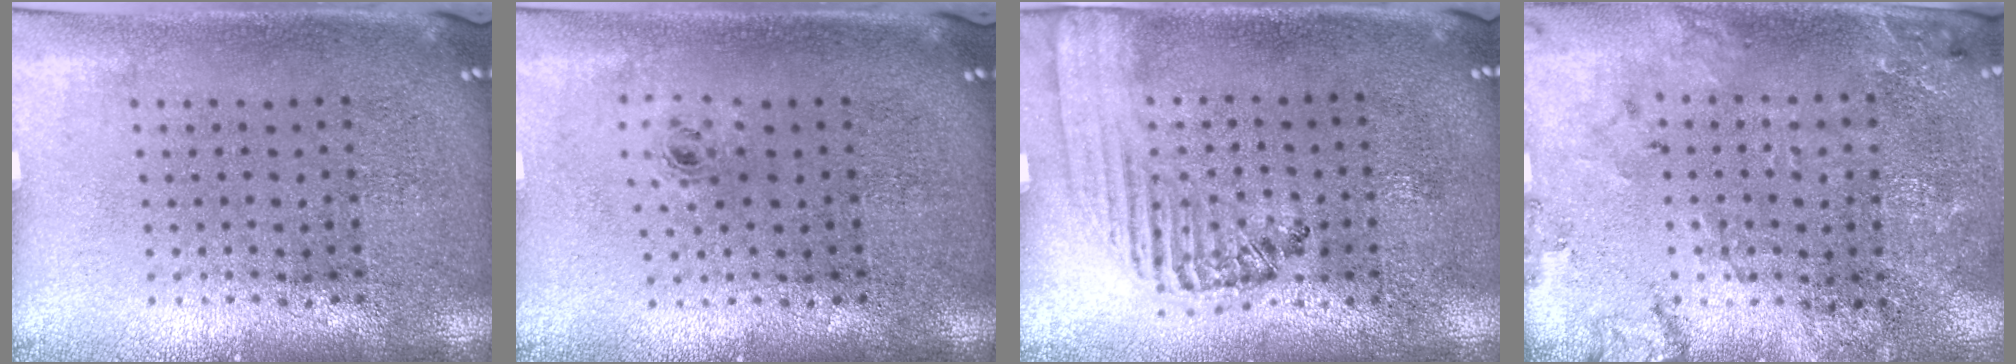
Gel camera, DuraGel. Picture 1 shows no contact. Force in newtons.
{"total": 0.7, "press": 0.3, "slide": 0.6}
{"total": 1.4, "press": 1.2, "slide": 0.7}
{"total": 1.8, "press": 1.7, "slide": 0.6}